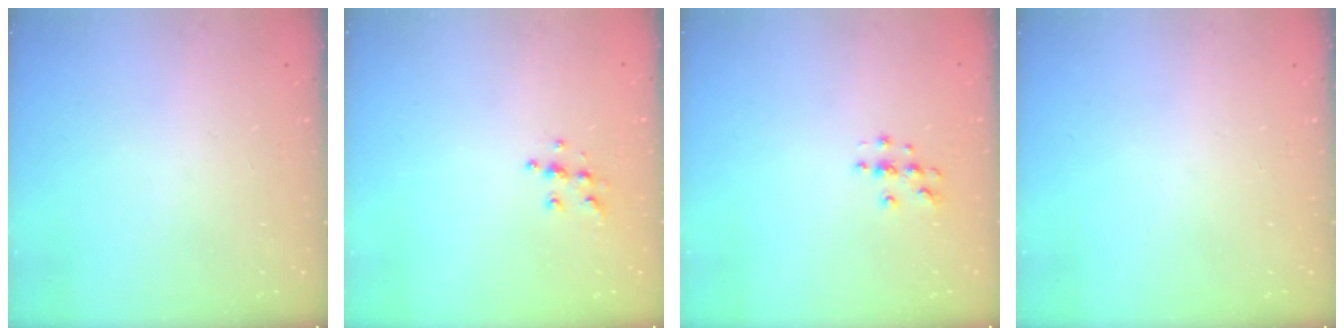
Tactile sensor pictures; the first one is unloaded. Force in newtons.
{"total": 5.9, "press": 5.9, "slide": 0.2}
{"total": 4.0, "press": 4.0, "slide": 0.5}
{"total": 0.0}